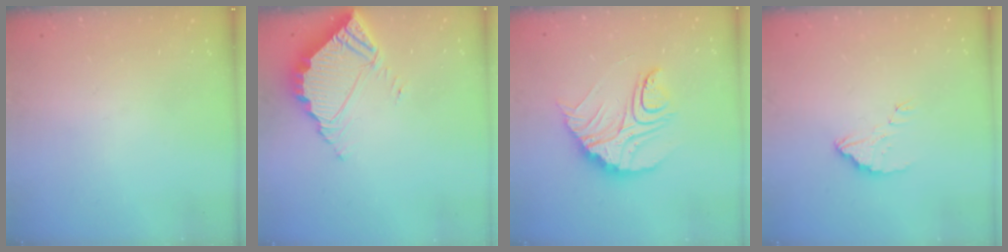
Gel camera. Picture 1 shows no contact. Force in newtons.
{"total": 5.9, "press": 5.9, "slide": 0.4}
{"total": 13.2, "press": 13.2, "slide": 1.0}
{"total": 3.2, "press": 3.2, "slide": 0.1}